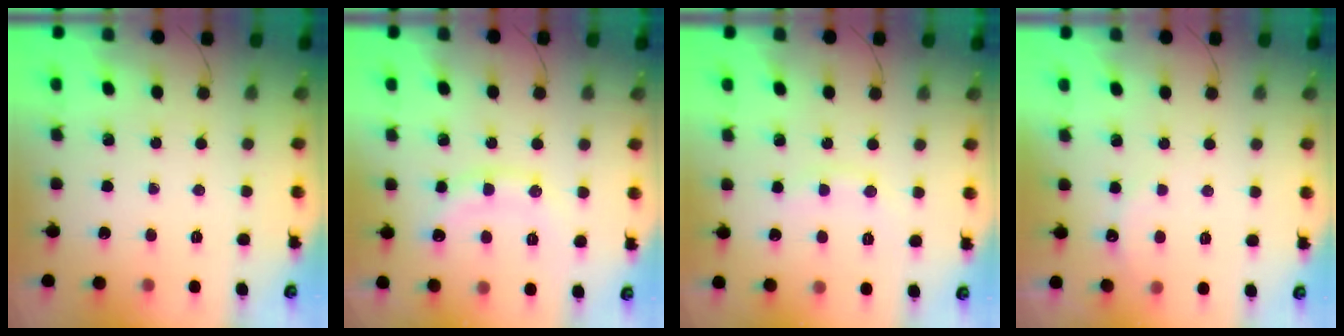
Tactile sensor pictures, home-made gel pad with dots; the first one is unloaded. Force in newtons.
{"total": 11.2, "press": 11.2, "slide": 0.2}
{"total": 7.4, "press": 7.2, "slide": 1.4}
{"total": 5.1, "press": 4.9, "slide": 1.1}